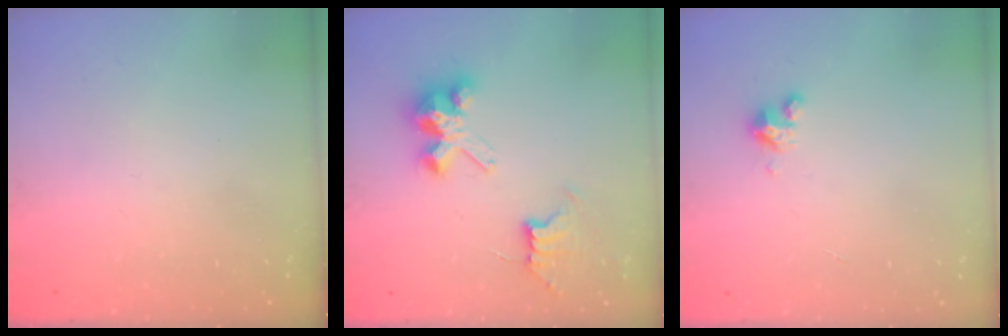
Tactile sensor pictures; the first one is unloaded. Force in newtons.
{"total": 7.8, "press": 7.8, "slide": 0.6}
{"total": 2.8, "press": 2.8, "slide": 0.2}